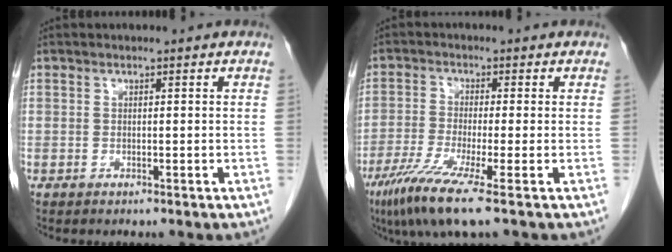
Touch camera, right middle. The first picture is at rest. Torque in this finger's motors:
{"motor_torque": [1.35, -0.79, 0.69, 0.16]}